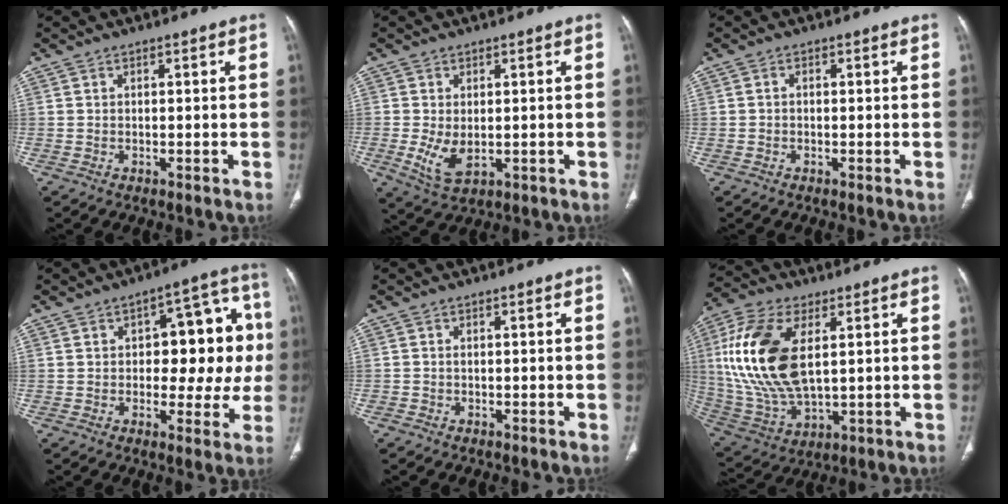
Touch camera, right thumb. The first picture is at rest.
{"total": 5.1, "force": [-0.2, 3.6, 3.7], "torque": [-0.078, -0.011, 0.007]}
{"total": 1.0, "force": [0.4, 0.6, -0.7], "torque": [0.011, 0.003, 0.002]}
{"total": 15.2, "force": [0.8, 8.1, 12.8], "torque": [-0.107, 0.033, 0.010]}
{"total": 0.5, "force": [-0.3, 0.4, 0.0], "torque": [0.000, 0.003, -0.007]}
{"total": 19.6, "force": [3.7, 10.5, 16.1], "torque": [-0.340, -0.010, 0.077]}